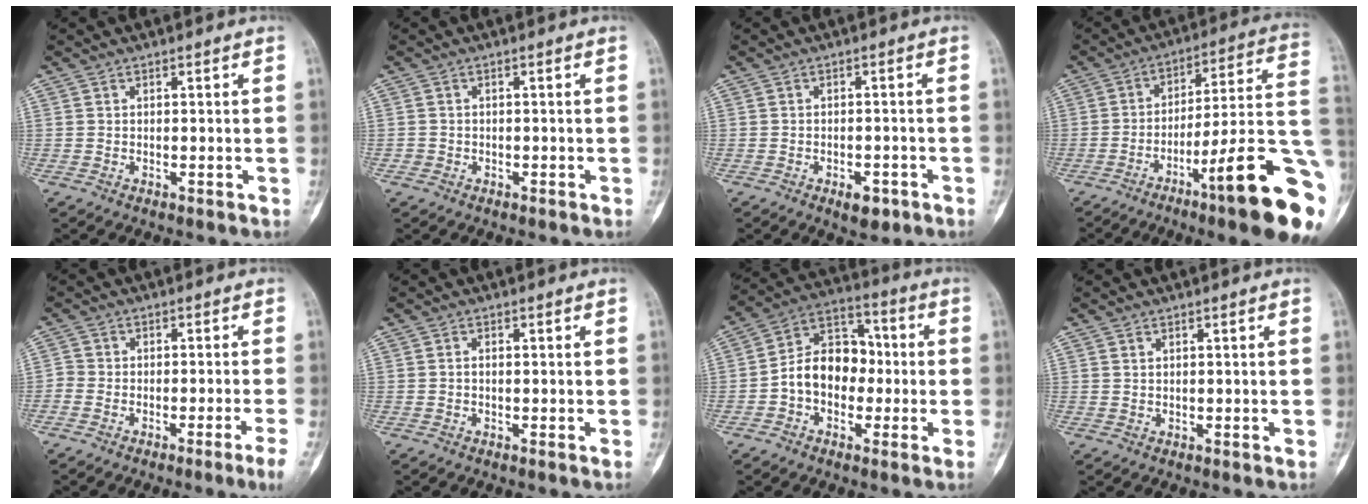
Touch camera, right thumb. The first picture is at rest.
{"total": 1.1, "force": [-0.5, 0.9, 0.0], "torque": [0.001, 0.006, -0.014]}
{"total": 3.9, "force": [-2.1, 2.0, 2.6], "torque": [-0.030, 0.010, -0.025]}
{"total": 22.9, "force": [-9.1, 2.9, 20.8], "torque": [-0.237, 0.050, -0.133]}
{"total": 4.9, "force": [-3.1, 0.3, 3.7], "torque": [-0.067, 0.011, -0.061]}
{"total": 0.7, "force": [-0.2, 0.4, 0.5], "torque": [-0.006, 0.001, -0.008]}
{"total": 11.8, "force": [-1.5, 8.7, 7.8], "torque": [-0.103, 0.045, -0.040]}
{"total": 0.7, "force": [0.4, 0.5, 0.3], "torque": [-0.001, 0.000, 0.006]}